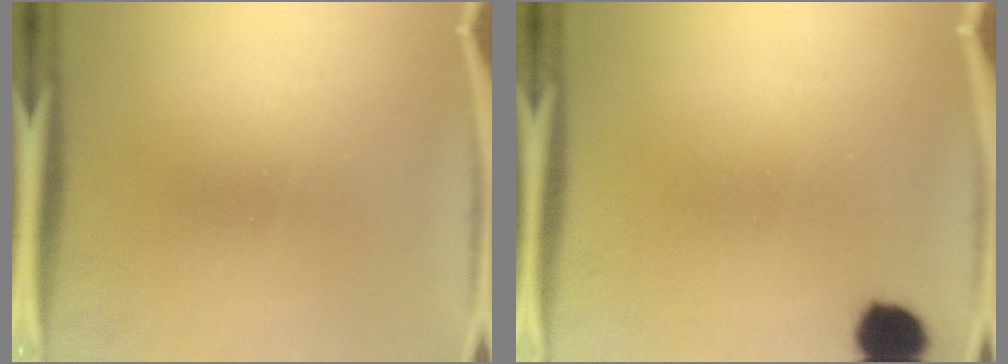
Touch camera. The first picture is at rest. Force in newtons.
{"total": 7.0}